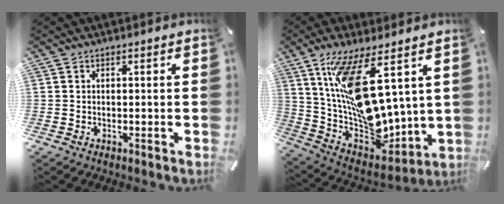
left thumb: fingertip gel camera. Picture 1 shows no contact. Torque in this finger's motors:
{"motor_torque": [2.42, 2.59, 2.38, -0.39, 0.38]}